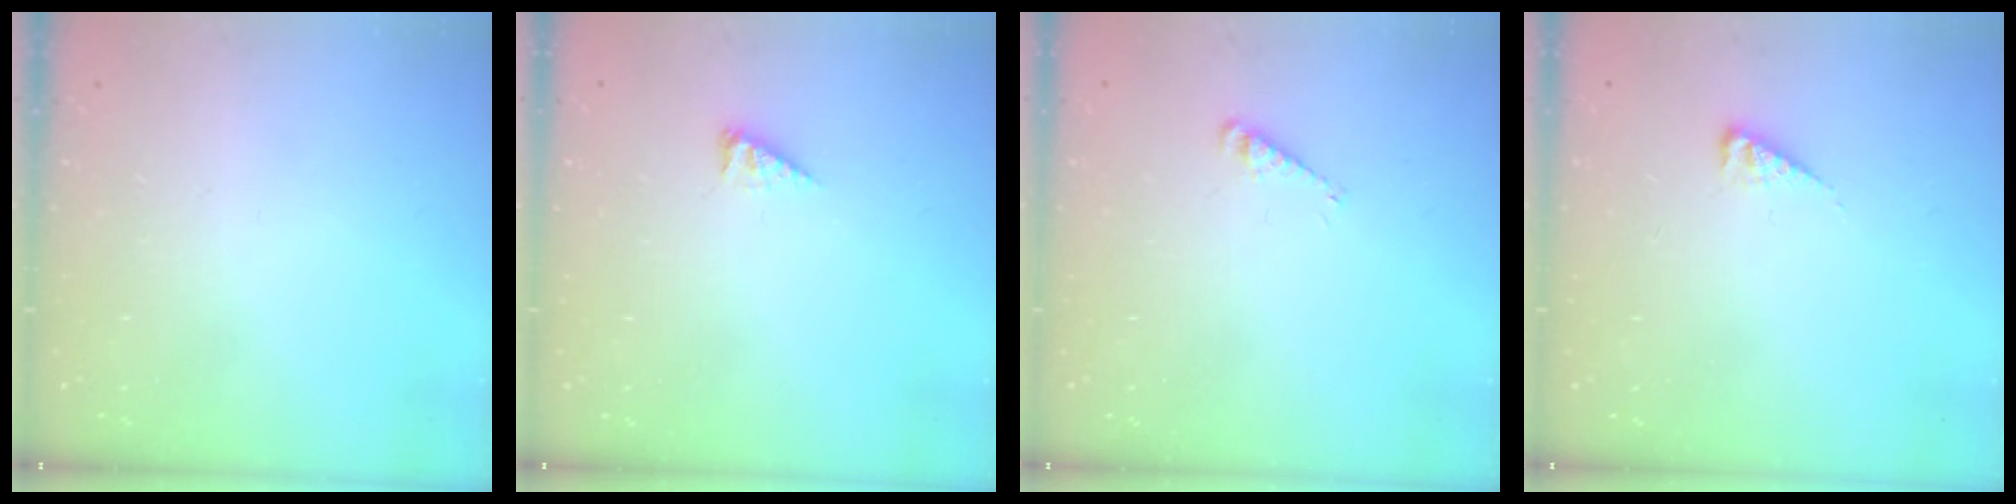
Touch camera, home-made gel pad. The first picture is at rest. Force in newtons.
{"total": 2.8, "press": 2.8, "slide": 0.4}
{"total": 3.1, "press": 3.1, "slide": 0.4}
{"total": 4.1, "press": 4.0, "slide": 0.5}